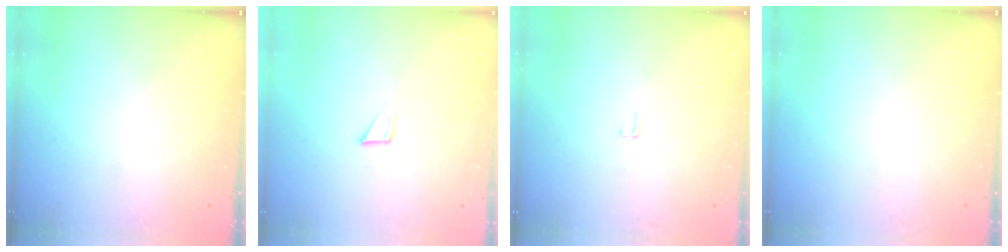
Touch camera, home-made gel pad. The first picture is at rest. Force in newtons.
{"total": 2.6, "press": 2.6, "slide": 0.1}
{"total": 2.0, "press": 2.0, "slide": 0.2}
{"total": 0.0}